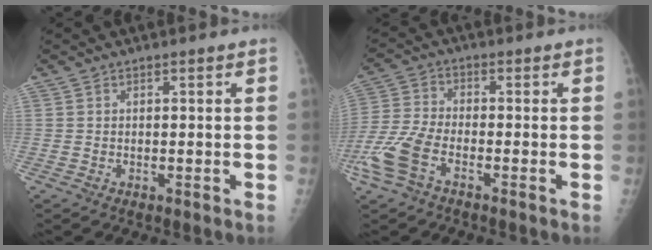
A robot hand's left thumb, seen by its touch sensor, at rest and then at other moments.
{"total": 9.1, "force": [-4.5, 4.5, 6.6], "torque": [-0.159, 0.015, -0.093]}